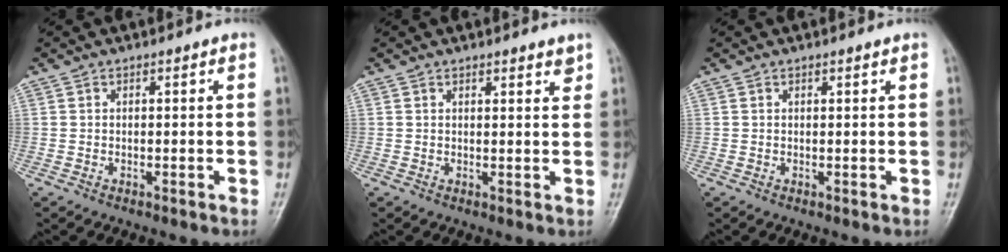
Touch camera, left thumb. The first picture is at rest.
{"total": 2.2, "force": [1.8, 0.5, 1.2], "torque": [-0.009, -0.011, 0.023]}
{"total": 0.5, "force": [0.5, 0.1, 0.3], "torque": [-0.006, -0.002, 0.007]}